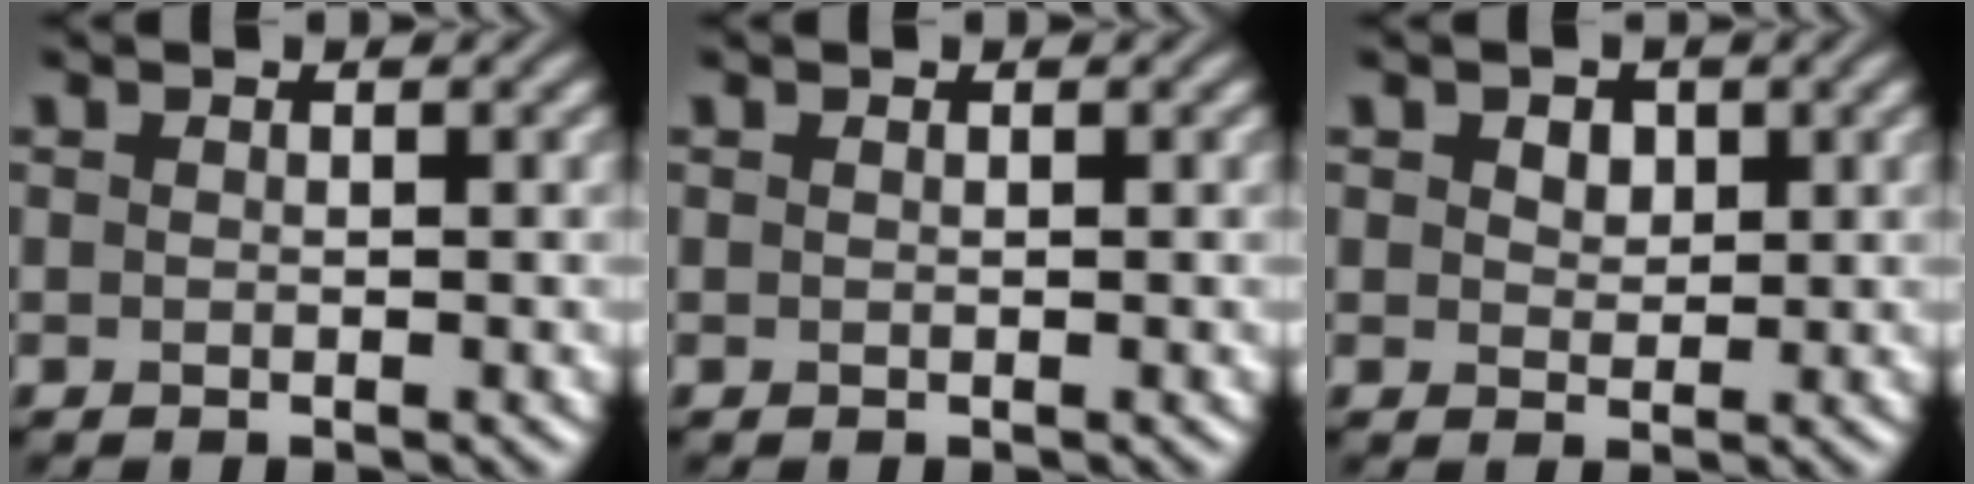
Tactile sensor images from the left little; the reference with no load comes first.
{"total": 0.0}
{"total": 2.2, "force": [1.0, 1.5, 1.2], "torque": [-0.018, 0.008, 0.007]}